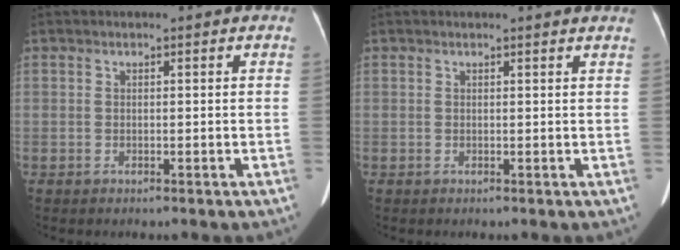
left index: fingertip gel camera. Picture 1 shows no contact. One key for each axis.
{"total": 3.8, "fx": 3.6, "fy": -0.3, "fz": 1.3, "tx": -0.016, "ty": 0.008, "tz": 0.030}